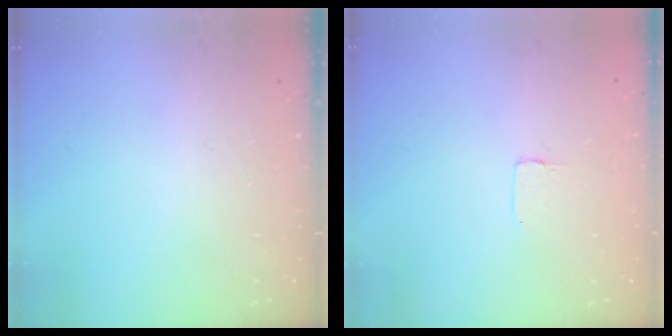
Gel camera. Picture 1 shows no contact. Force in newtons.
{"total": 1.2, "press": 1.2, "slide": 0.0}